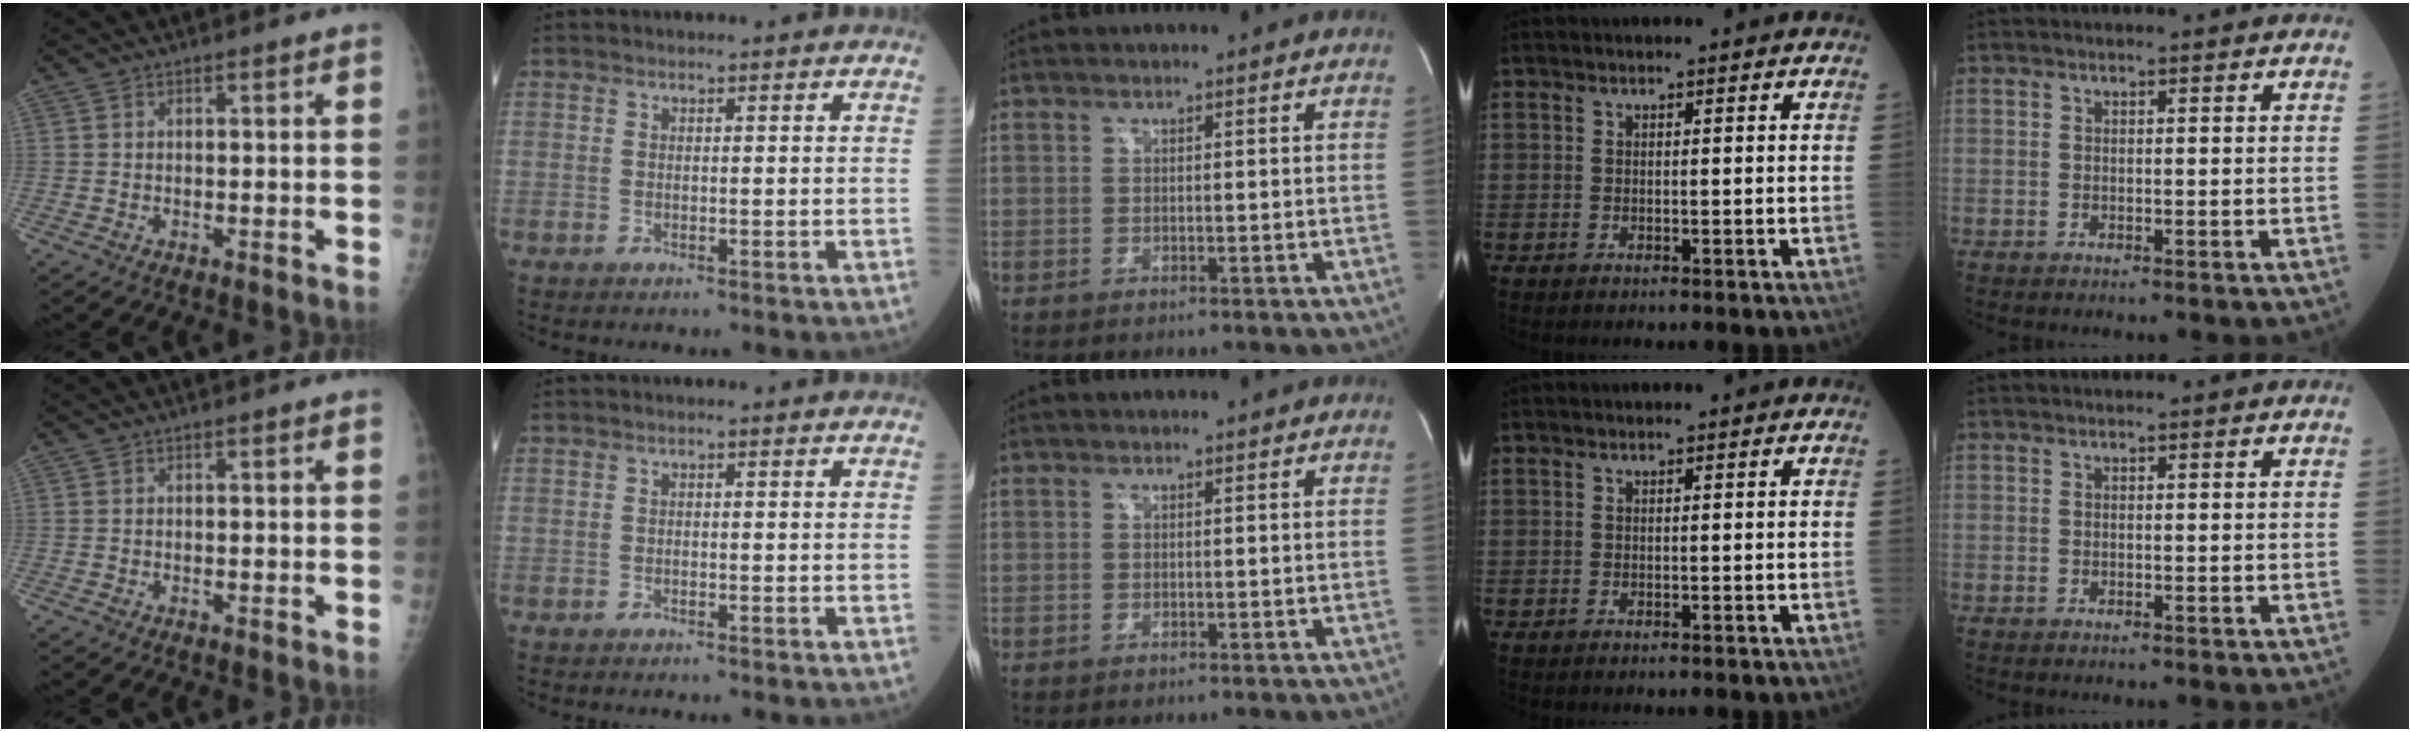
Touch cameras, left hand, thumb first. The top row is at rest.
{}